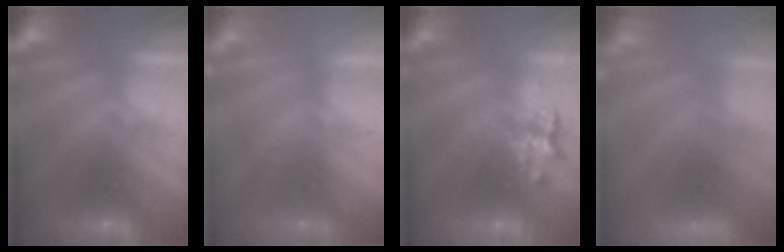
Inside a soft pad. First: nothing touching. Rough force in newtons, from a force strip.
{"total": 2.3}
{"total": 2.3}
{"total": 7.5}